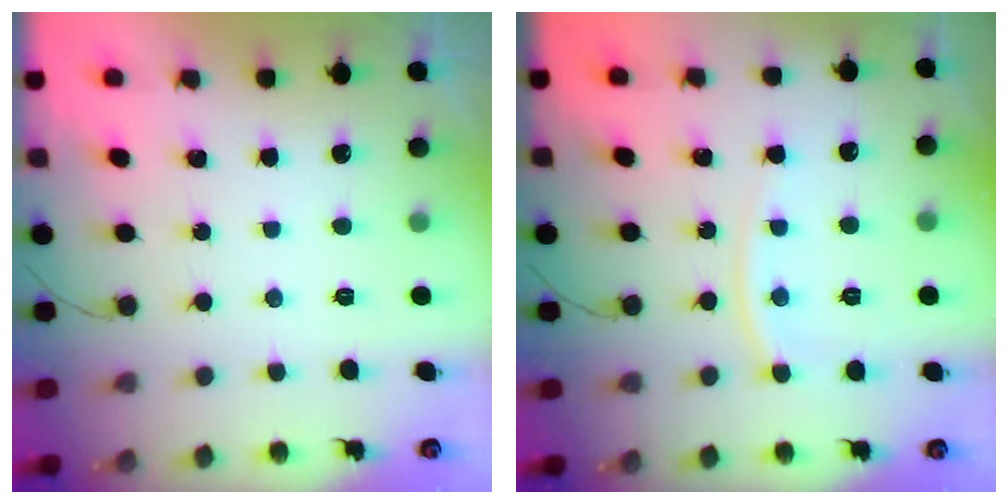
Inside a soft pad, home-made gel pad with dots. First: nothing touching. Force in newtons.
{"total": 6.6, "press": 6.6, "slide": 0.9}